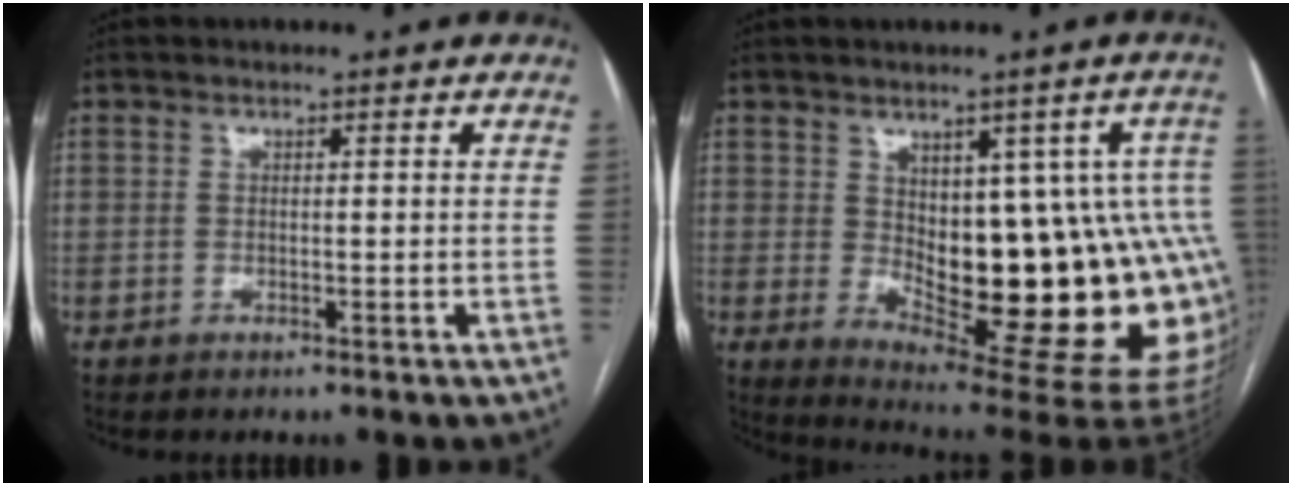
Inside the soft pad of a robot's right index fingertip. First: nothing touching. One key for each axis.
{"total": 19.8, "fx": -1.0, "fy": 7.2, "fz": 18.4, "tx": -0.156, "ty": 0.014, "tz": 0.012}